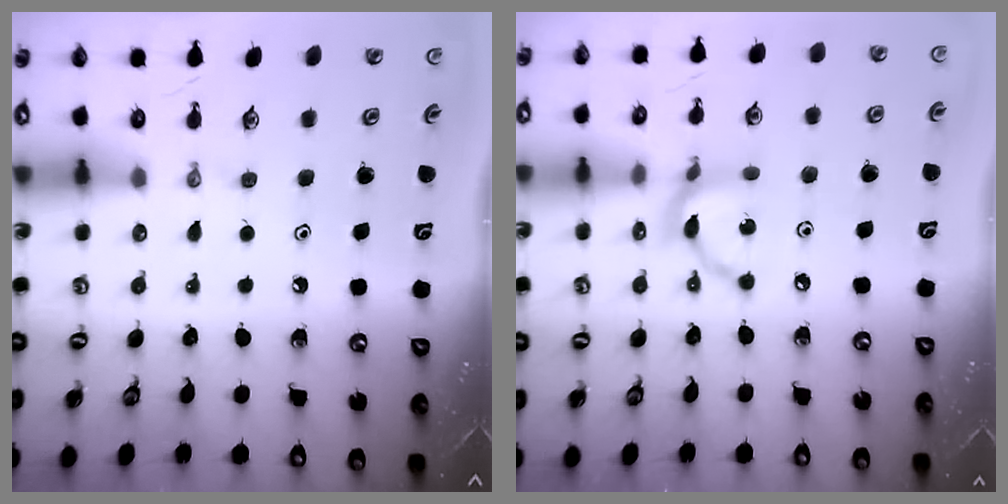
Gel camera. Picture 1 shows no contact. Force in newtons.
{"total": 8.5, "press": 8.5, "slide": 0.4}